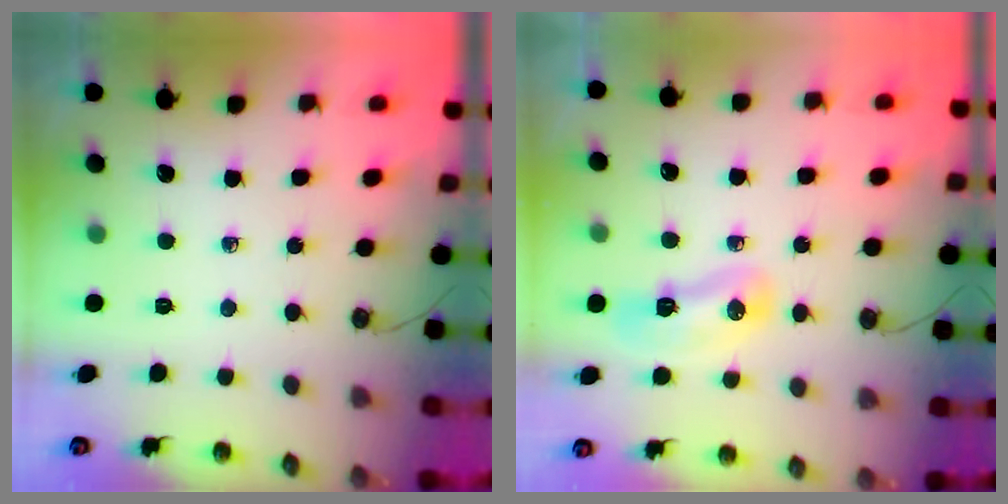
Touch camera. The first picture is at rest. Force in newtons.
{"total": 14.6, "press": 9.6, "slide": 10.9}